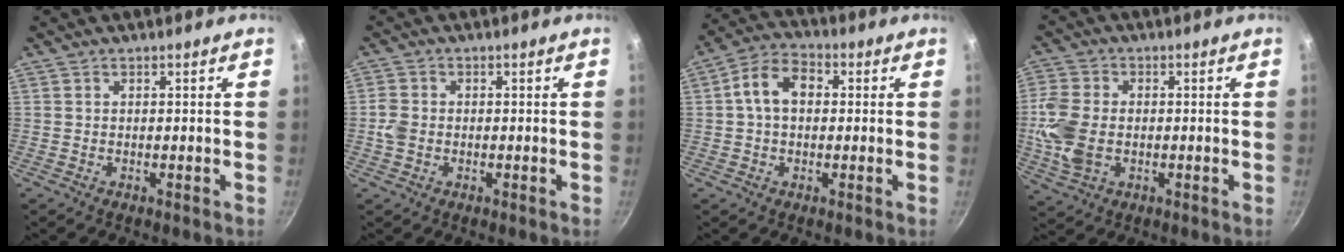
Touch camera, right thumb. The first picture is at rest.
{"total": 3.1, "force": [-0.6, 2.5, 1.8], "torque": [-0.034, 0.009, -0.014]}
{"total": 8.4, "force": [0.9, 5.9, 5.9], "torque": [-0.088, 0.024, 0.001]}
{"total": 9.8, "force": [-1.0, 6.8, 6.9], "torque": [-0.147, 0.005, -0.022]}